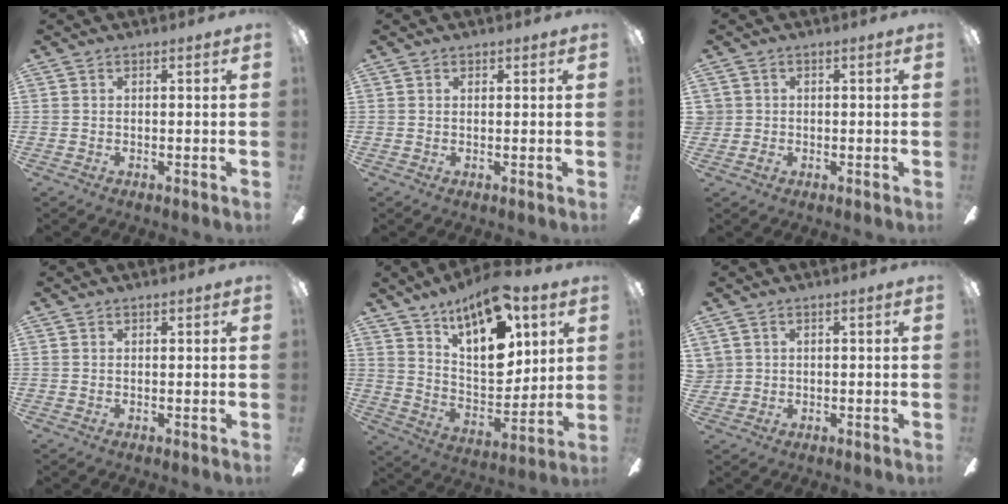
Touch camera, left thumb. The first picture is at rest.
{"total": 0.7, "force": [0.6, 0.3, 0.0], "torque": [0.008, -0.005, 0.010]}
{"total": 1.8, "force": [-0.3, 1.8, 0.2], "torque": [-0.006, 0.003, -0.007]}
{"total": 0.7, "force": [0.7, 0.3, -0.1], "torque": [0.009, -0.005, 0.012]}
{"total": 18.6, "force": [11.7, 8.0, 12.0], "torque": [-0.214, -0.075, 0.202]}
{"total": 2.0, "force": [1.0, 1.7, 0.0], "torque": [-0.005, 0.003, 0.019]}